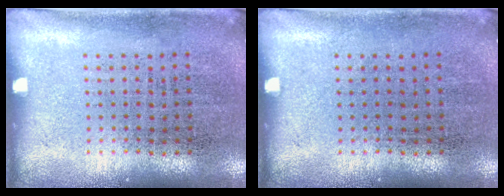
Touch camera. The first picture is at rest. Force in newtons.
{"total": 0.0}